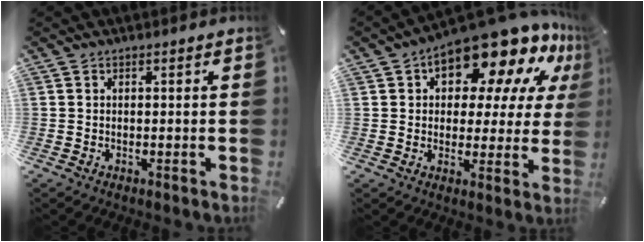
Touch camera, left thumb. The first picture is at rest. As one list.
[{"total": 17.4, "force": [11.5, 8.0, 10.3], "torque": [-0.158, -0.084, 0.195]}]